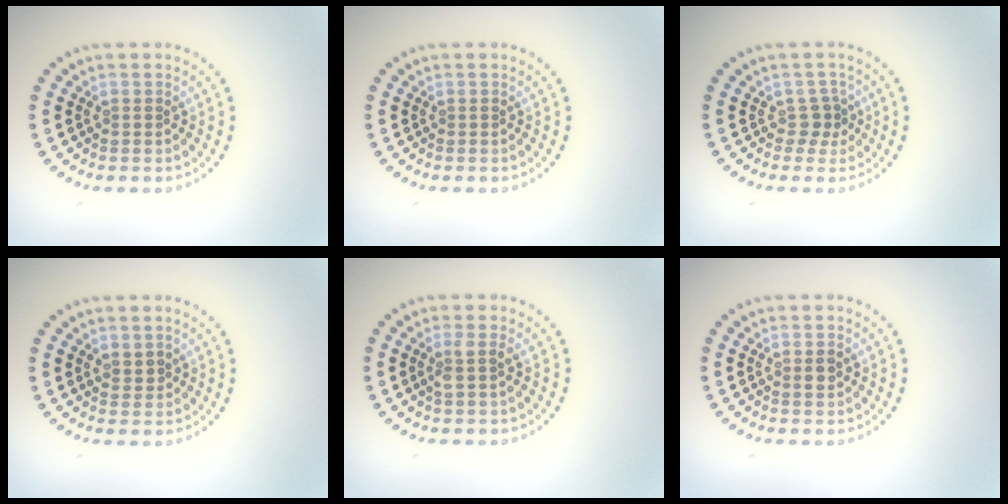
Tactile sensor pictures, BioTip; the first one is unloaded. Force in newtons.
{"total": 0.0}
{"total": 1.6, "press": 1.1, "slide": 1.2}
{"total": 0.7, "press": 0.5, "slide": 0.4}
{"total": 1.5, "press": 1.2, "slide": 0.9}
{"total": 1.0, "press": 1.0, "slide": 0.3}